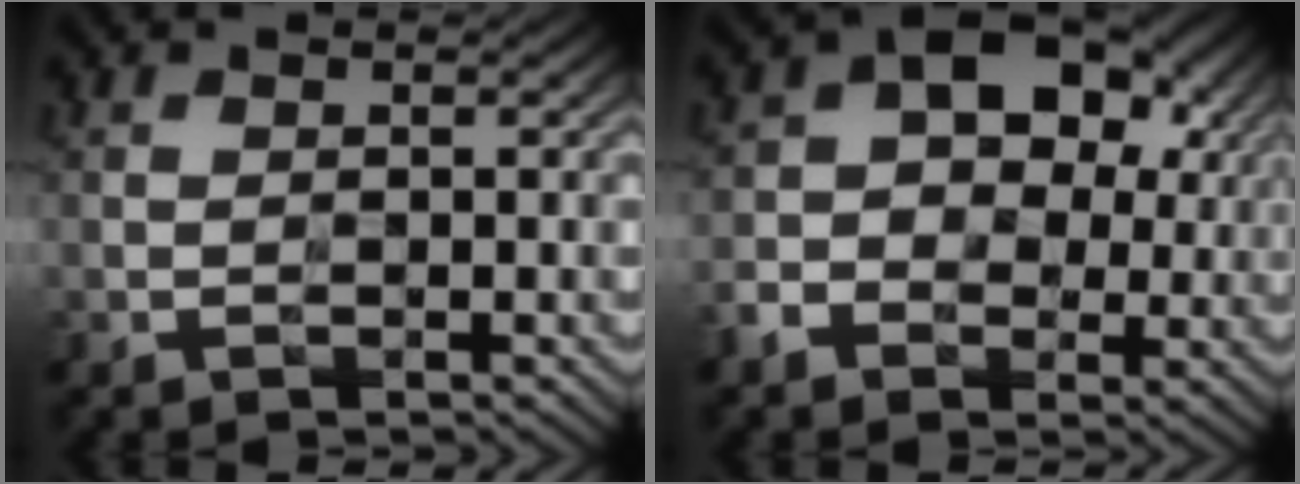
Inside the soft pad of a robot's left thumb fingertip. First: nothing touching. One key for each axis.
{"total": 9.5, "fx": -0.2, "fy": 6.9, "fz": 6.5, "tx": -0.098, "ty": 0.004, "tz": -0.018}